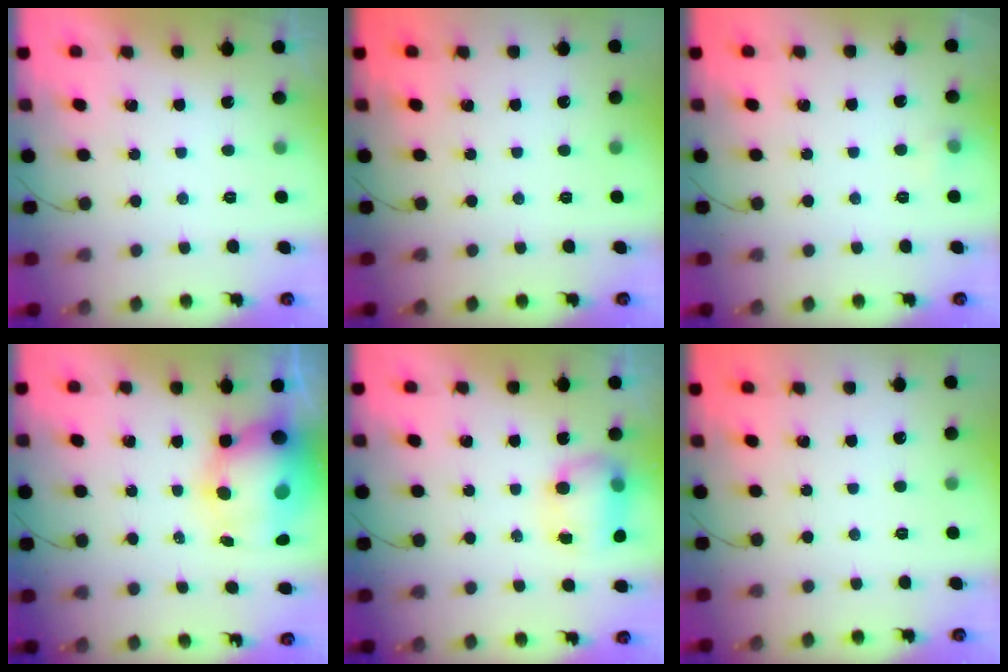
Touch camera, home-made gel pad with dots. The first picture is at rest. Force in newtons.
{"total": 0.0}
{"total": 4.9, "press": 4.7, "slide": 1.3}
{"total": 11.7, "press": 11.4, "slide": 2.8}
{"total": 7.9, "press": 7.8, "slide": 0.6}
{"total": 0.0}